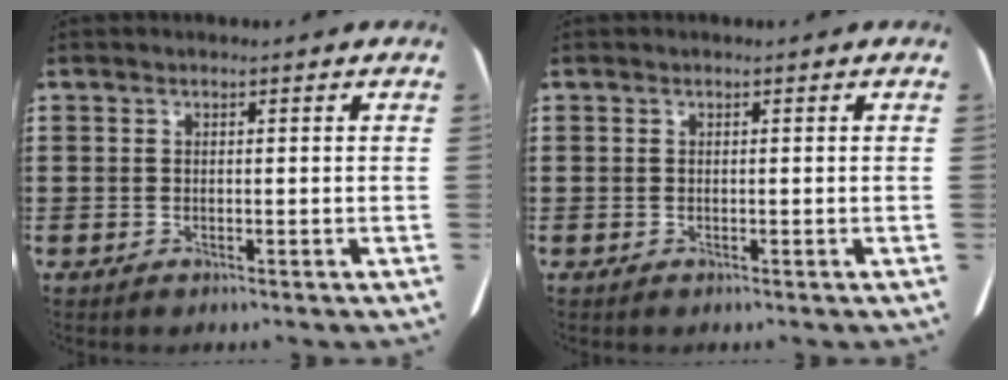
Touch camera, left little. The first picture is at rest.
{"total": 0.0}